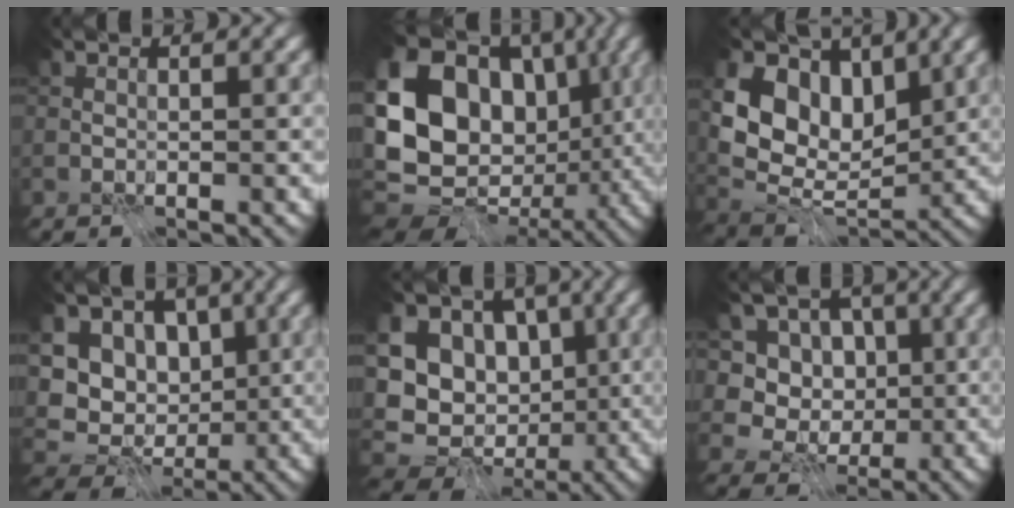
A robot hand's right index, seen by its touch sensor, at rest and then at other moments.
{"total": 16.9, "force": [1.2, 12.5, 11.4], "torque": [-0.202, 0.017, 0.024]}
{"total": 8.6, "force": [2.5, 5.8, 5.9], "torque": [-0.102, -0.010, 0.034]}
{"total": 9.5, "force": [1.5, 7.7, 5.4], "torque": [-0.064, 0.026, -0.001]}
{"total": 11.9, "force": [1.3, 9.5, 7.1], "torque": [-0.107, 0.022, 0.002]}
{"total": 10.1, "force": [1.5, 8.9, 4.4], "torque": [-0.090, 0.025, 0.004]}